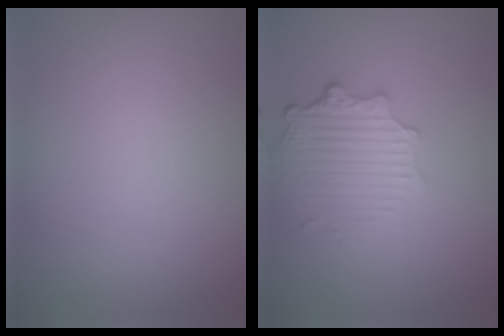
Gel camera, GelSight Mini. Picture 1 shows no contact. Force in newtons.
{"total": 4.1, "press": 3.3, "slide": 2.4}